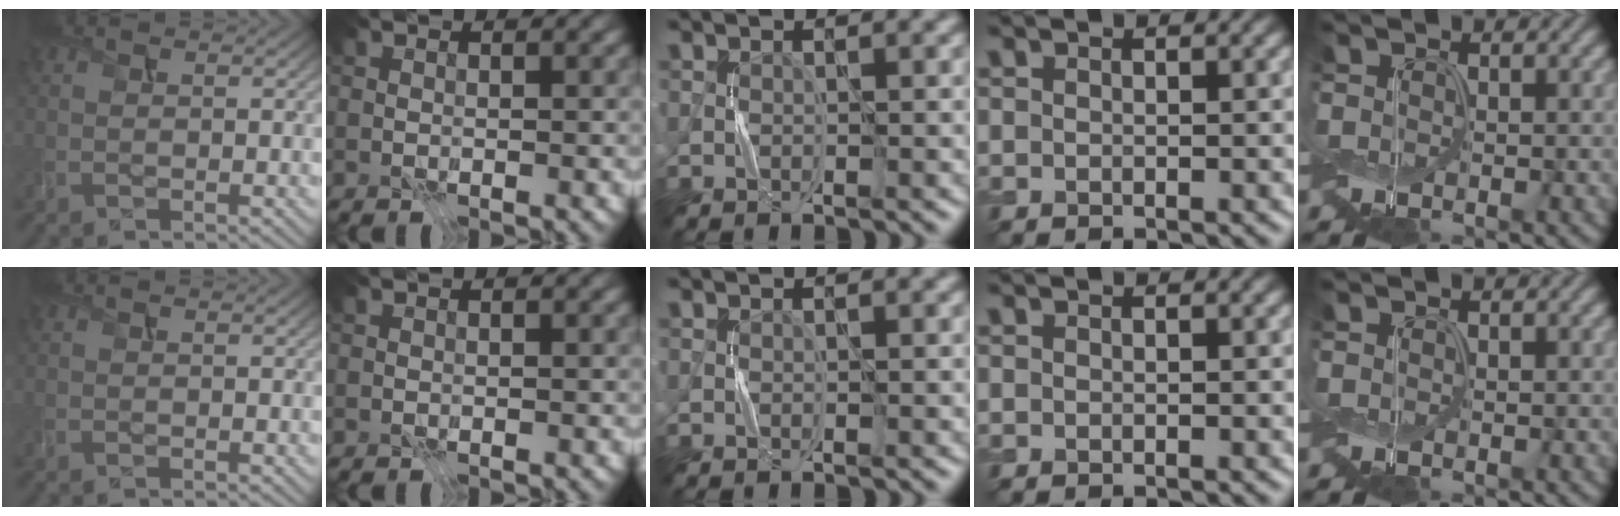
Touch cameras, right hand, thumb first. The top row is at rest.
{}